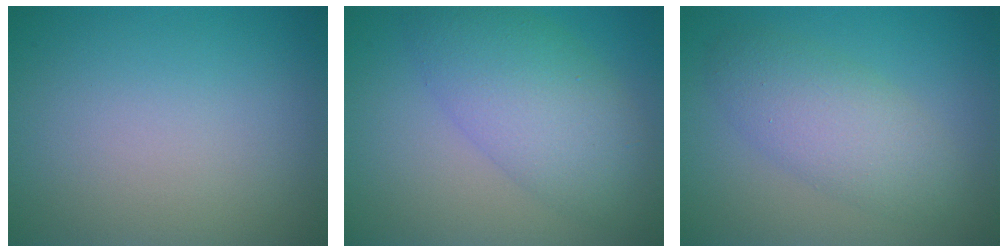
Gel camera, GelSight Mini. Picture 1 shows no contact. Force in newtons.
{"total": 6.4, "press": 6.4, "slide": 0.1}
{"total": 4.4, "press": 4.4, "slide": 0.1}